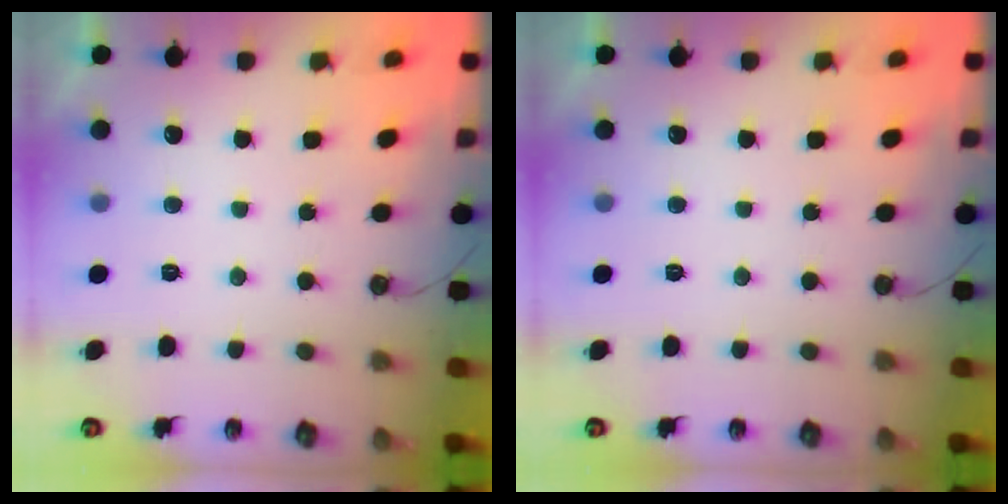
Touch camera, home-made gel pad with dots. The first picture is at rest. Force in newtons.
{"total": 0.0}